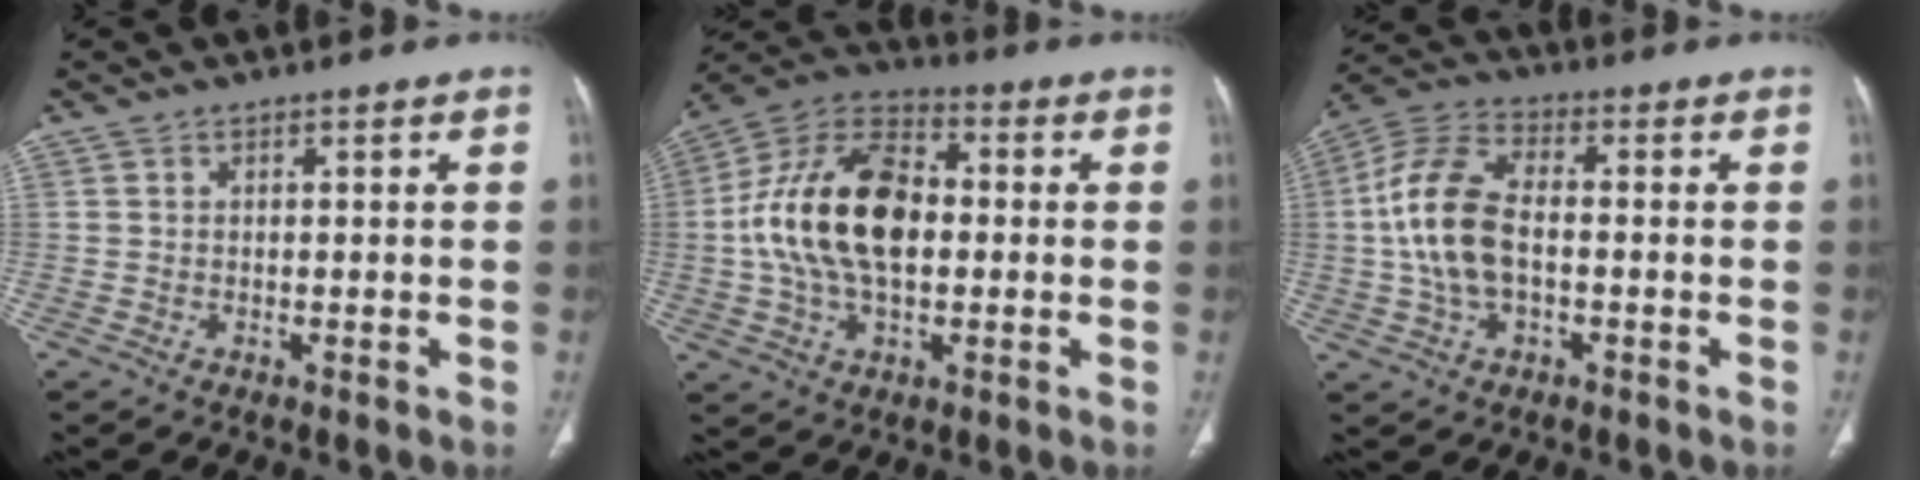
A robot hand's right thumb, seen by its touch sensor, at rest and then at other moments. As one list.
[{"total": 19.4, "force": [0.3, 11.5, 15.6], "torque": [-0.287, 0.027, 0.000]}, {"total": 13.2, "force": [-0.7, 7.5, 10.8], "torque": [-0.226, 0.027, -0.016]}]